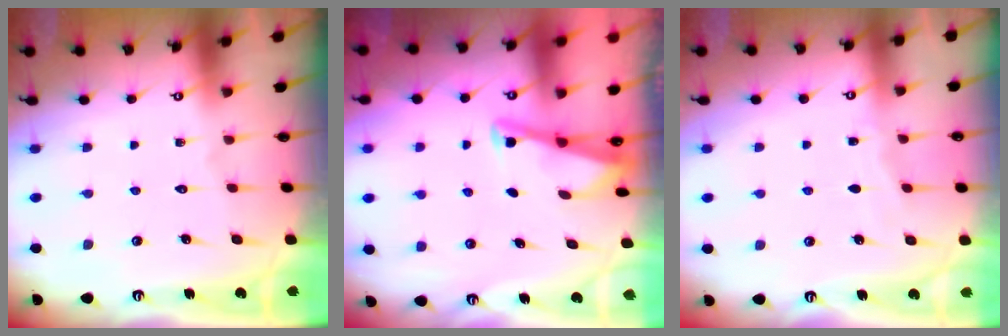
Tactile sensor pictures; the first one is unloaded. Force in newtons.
{"total": 3.0, "press": 2.9, "slide": 0.3}
{"total": 2.9, "press": 2.9, "slide": 0.1}